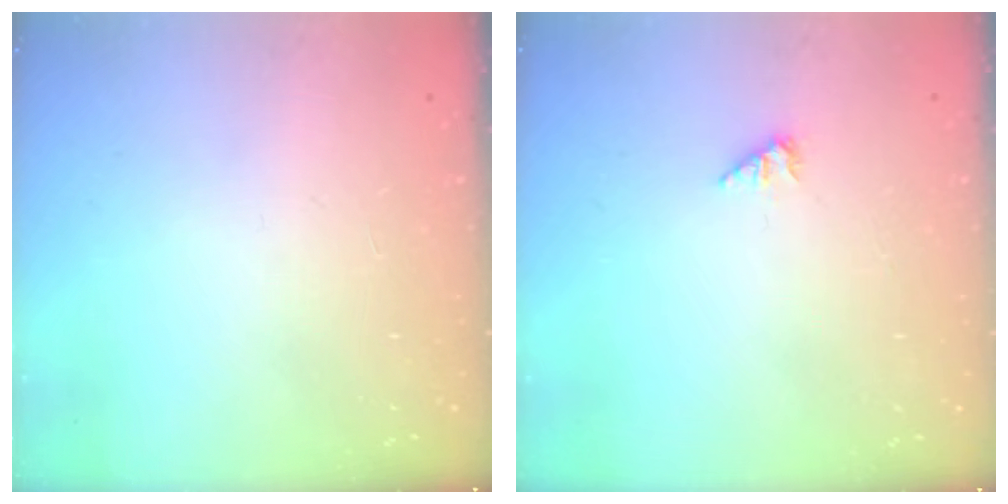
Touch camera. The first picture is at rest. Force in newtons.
{"total": 1.7, "press": 1.7, "slide": 0.3}